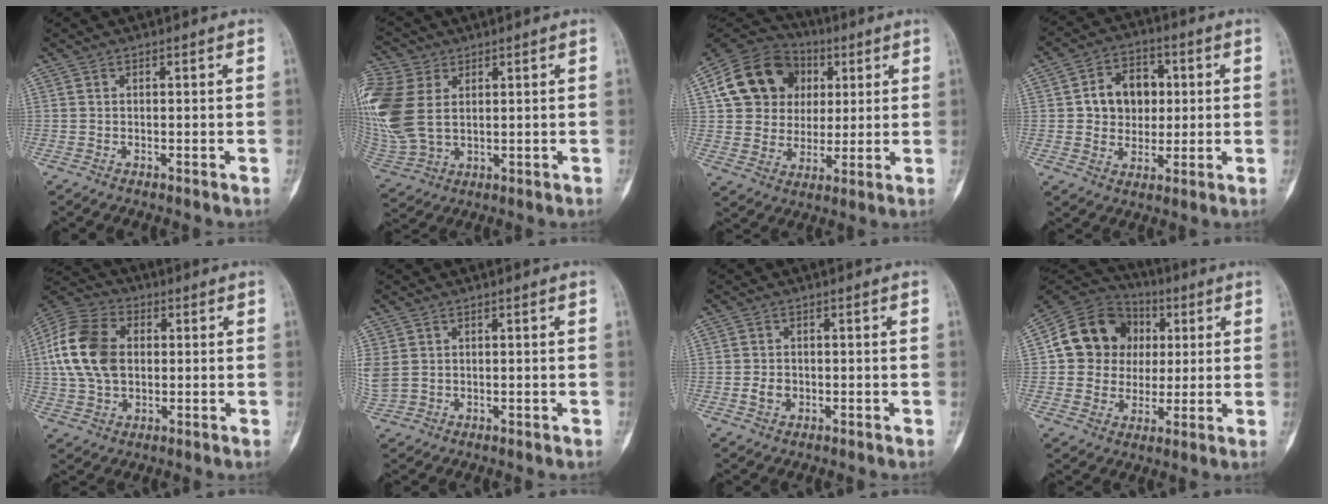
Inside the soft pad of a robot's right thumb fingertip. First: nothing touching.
{"total": 18.9, "force": [4.6, 12.8, 13.1], "torque": [-0.340, 0.002, 0.098]}
{"total": 17.4, "force": [4.9, 14.6, 8.1], "torque": [-0.117, 0.012, 0.086]}
{"total": 10.6, "force": [1.6, 8.4, 6.3], "torque": [-0.055, 0.007, 0.024]}
{"total": 15.6, "force": [1.5, 10.8, 11.1], "torque": [-0.207, 0.017, 0.022]}
{"total": 5.5, "force": [0.9, 4.5, 3.1], "torque": [-0.086, 0.006, 0.030]}
{"total": 2.5, "force": [-0.5, 2.0, 1.4], "torque": [-0.020, 0.005, -0.008]}
{"total": 15.6, "force": [2.6, 13.8, 6.6], "torque": [-0.081, 0.014, 0.046]}